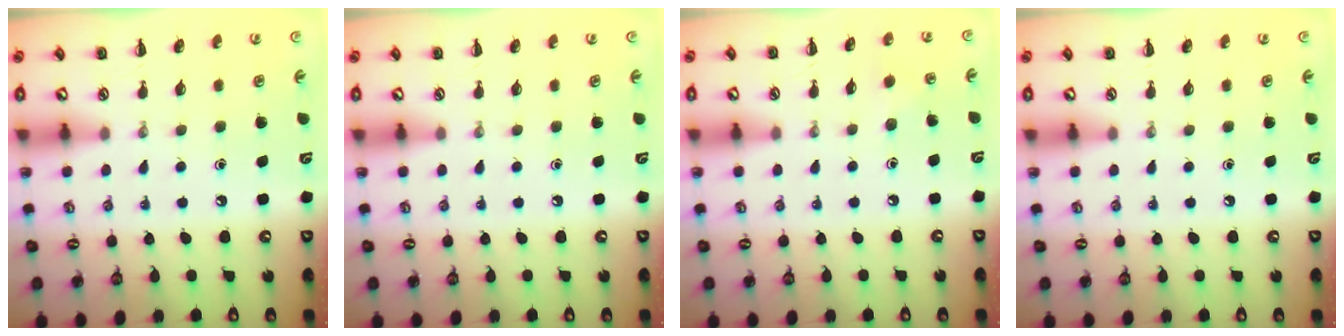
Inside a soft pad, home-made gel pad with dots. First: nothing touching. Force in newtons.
{"total": 0.0}
{"total": 4.0, "press": 3.9, "slide": 1.0}
{"total": 0.0}